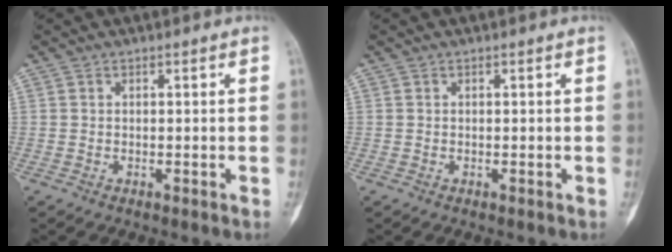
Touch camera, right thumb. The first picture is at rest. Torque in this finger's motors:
{"motor_torque": [0.09, -0.09, 0.02, -0.02, 0.01]}